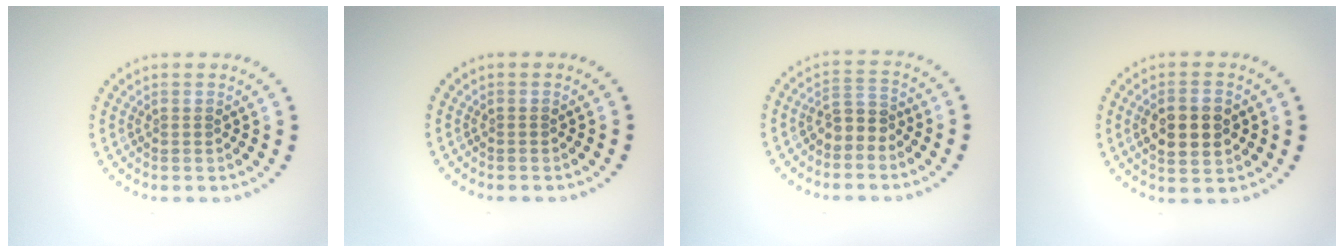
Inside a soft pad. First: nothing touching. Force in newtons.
{"total": 0.0}
{"total": 2.4, "press": 2.1, "slide": 1.1}
{"total": 4.5, "press": 4.5, "slide": 0.3}